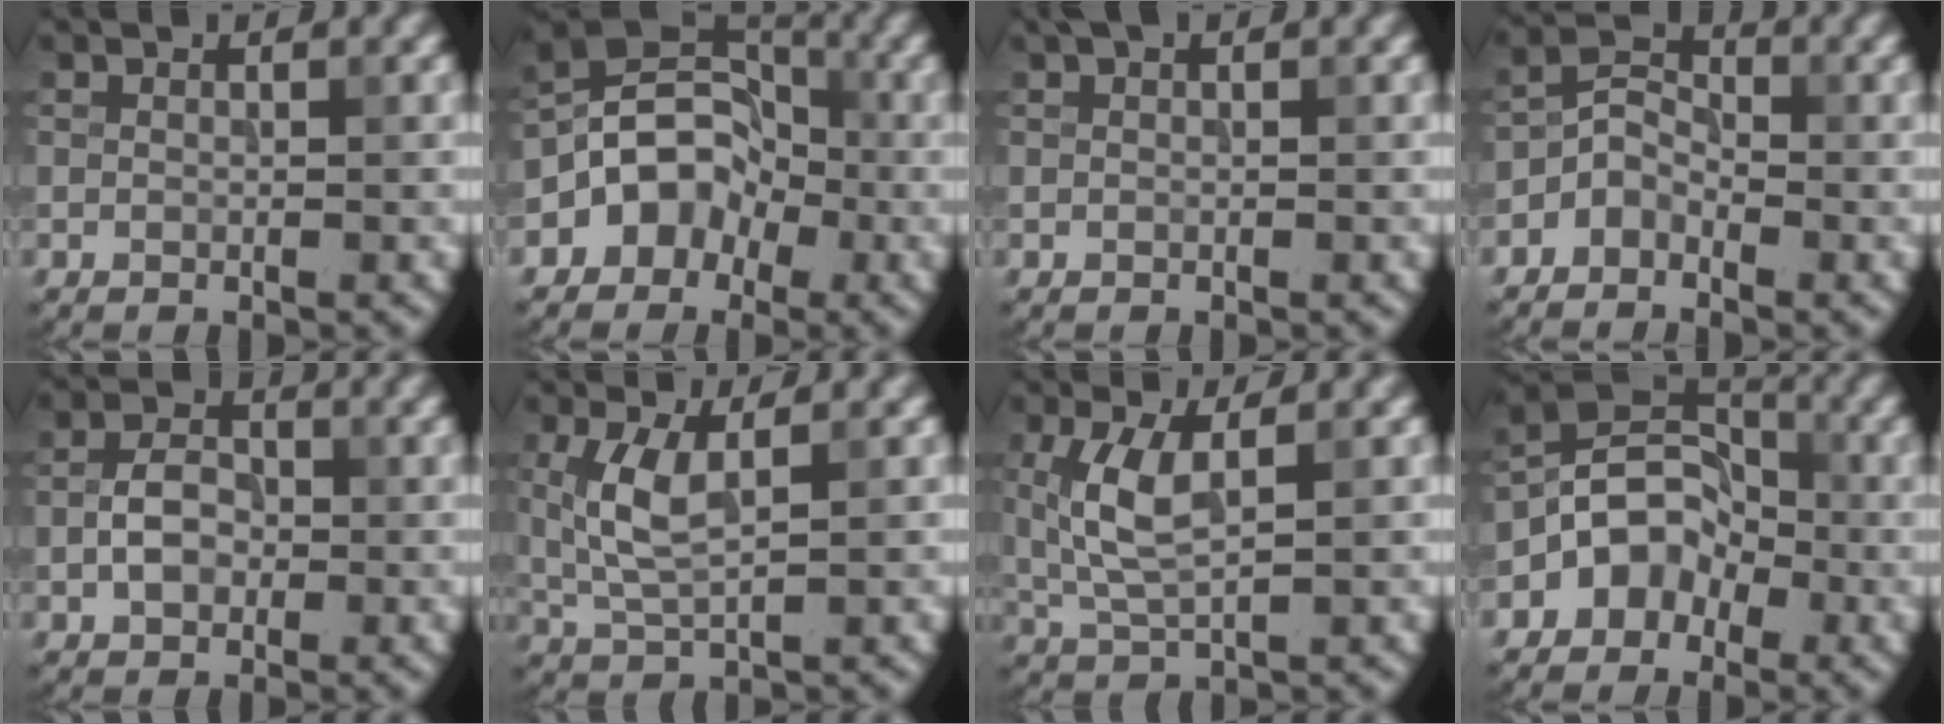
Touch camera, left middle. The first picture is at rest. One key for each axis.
{"total": 5.8, "fx": -2.1, "fy": 4.6, "fz": 2.8, "tx": -0.013, "ty": 0.016, "tz": -0.058}
{"total": 0.8, "fx": 0.5, "fy": 0.3, "fz": 0.5, "tx": -0.008, "ty": 0.005, "tz": 0.009}
{"total": 2.4, "fx": -1.5, "fy": 1.6, "fz": 1.0, "tx": -0.013, "ty": 0.013, "tz": -0.039}
{"total": 3.2, "fx": -0.7, "fy": 2.2, "fz": 2.2, "tx": -0.039, "ty": 0.005, "tz": -0.017}
{"total": 4.2, "fx": 0.9, "fy": 1.6, "fz": 3.8, "tx": -0.089, "ty": 0.001, "tz": 0.021}
{"total": 4.7, "fx": 0.9, "fy": 1.8, "fz": 4.2, "tx": -0.101, "ty": 0.002, "tz": 0.022}
{"total": 5.2, "fx": -2.1, "fy": 4.0, "fz": 2.5, "tx": -0.012, "ty": 0.014, "tz": -0.054}